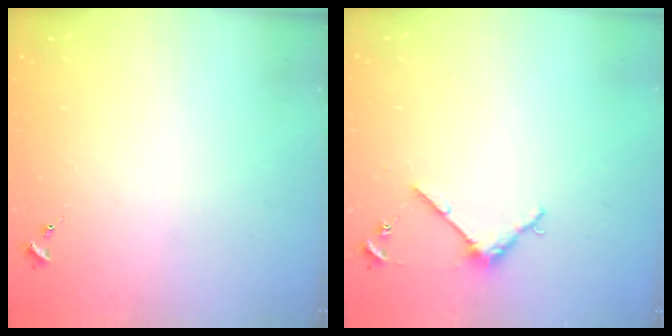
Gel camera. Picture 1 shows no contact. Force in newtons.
{"total": 4.0, "press": 4.0, "slide": 0.4}